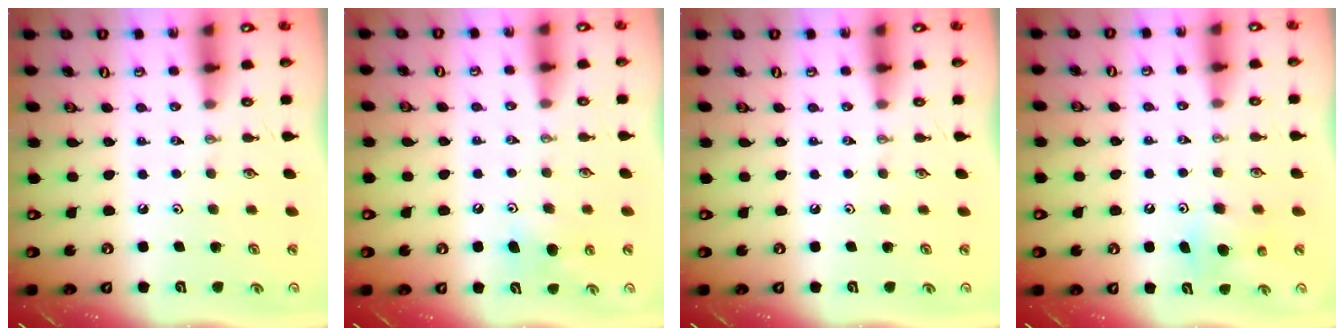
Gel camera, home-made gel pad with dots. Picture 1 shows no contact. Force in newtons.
{"total": 6.0, "press": 5.9, "slide": 1.0}
{"total": 0.0}
{"total": 6.0, "press": 6.0, "slide": 0.3}